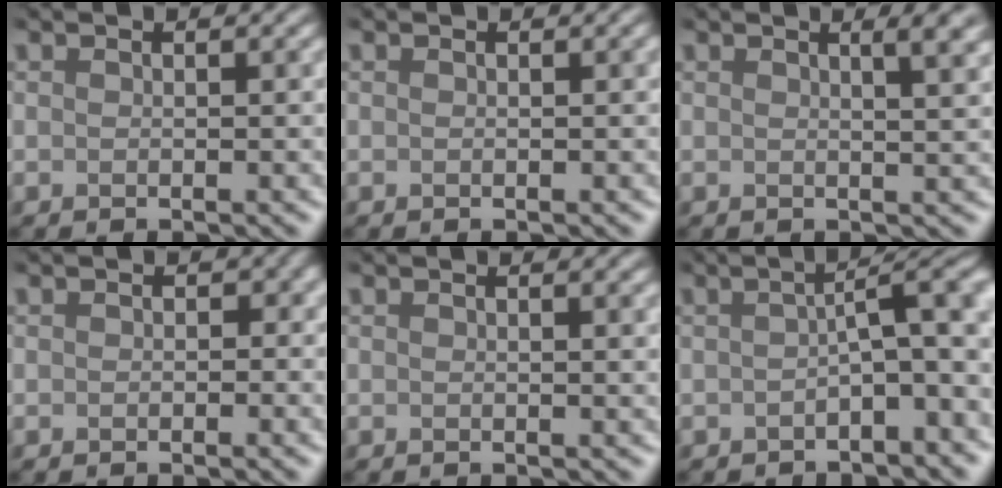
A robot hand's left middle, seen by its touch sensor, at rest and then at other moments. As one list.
[{"total": 0.0}, {"total": 3.5, "force": [1.2, 1.3, 3.0], "torque": [-0.017, 0.022, -0.007]}, {"total": 0.8, "force": [-0.2, 0.7, 0.2], "torque": [0.009, 0.003, -0.007]}, {"total": 0.6, "force": [0.4, 0.1, 0.4], "torque": [-0.003, -0.004, -0.002]}, {"total": 4.8, "force": [-1.1, 1.1, 4.5], "torque": [-0.054, 0.015, -0.026]}]